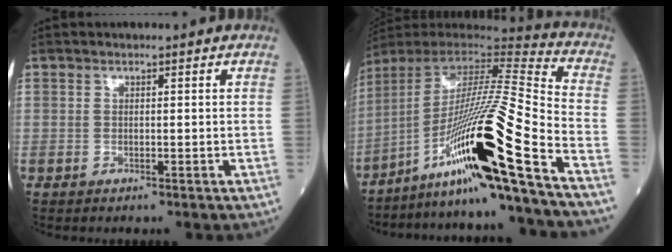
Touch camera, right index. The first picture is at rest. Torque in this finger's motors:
{"motor_torque": [1.85, -0.29, 1.05, 0.21]}